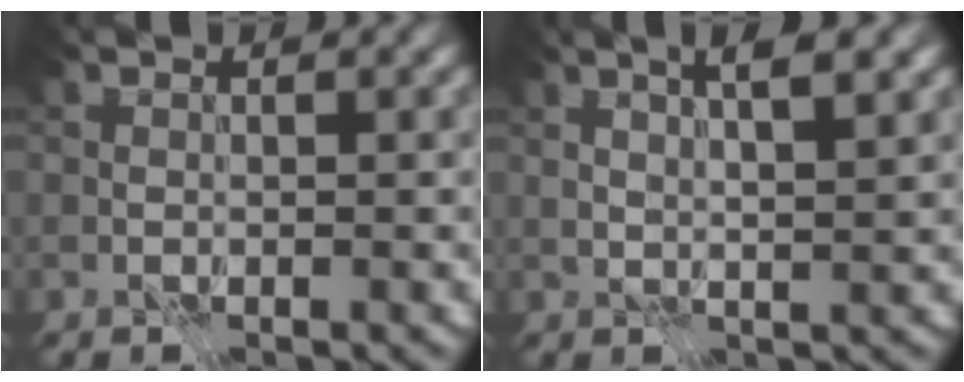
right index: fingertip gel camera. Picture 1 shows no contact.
{"total": 4.8, "force": [2.5, 1.5, 3.8], "torque": [-0.041, 0.018, 0.019]}